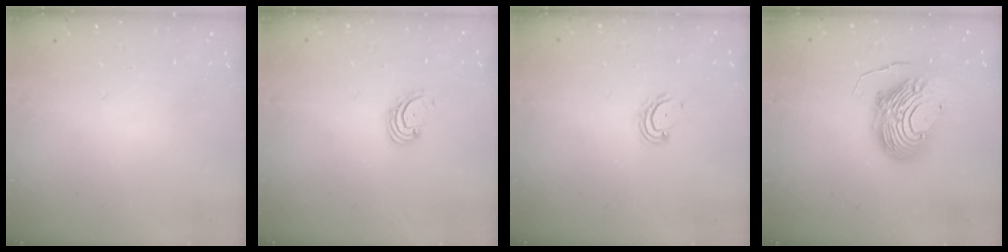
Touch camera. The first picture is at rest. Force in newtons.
{"total": 1.8, "press": 1.7, "slide": 0.6}
{"total": 4.1, "press": 4.1, "slide": 0.6}
{"total": 14.6, "press": 14.6, "slide": 1.5}